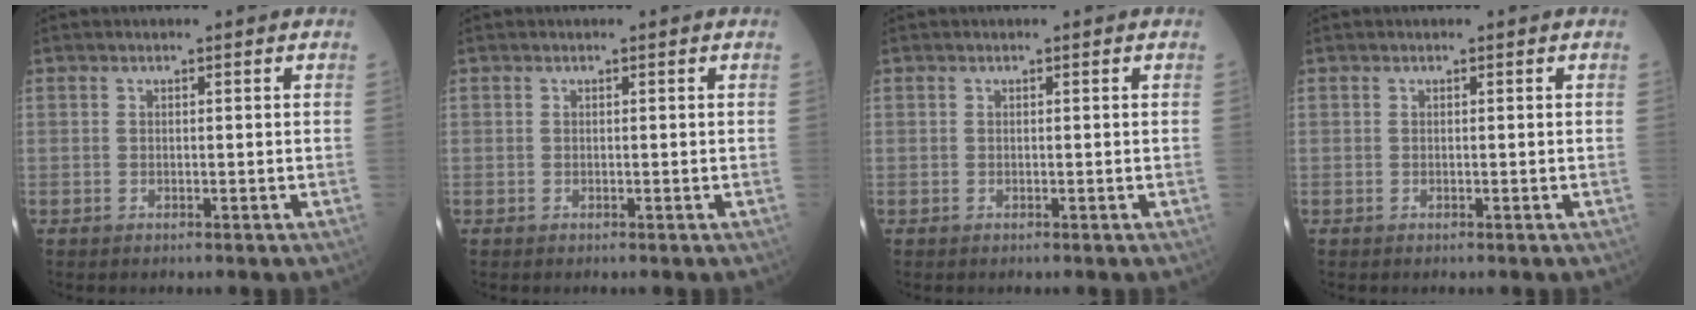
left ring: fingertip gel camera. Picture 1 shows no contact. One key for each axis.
{"total": 0.0}
{"total": 0.0}
{"total": 0.0}